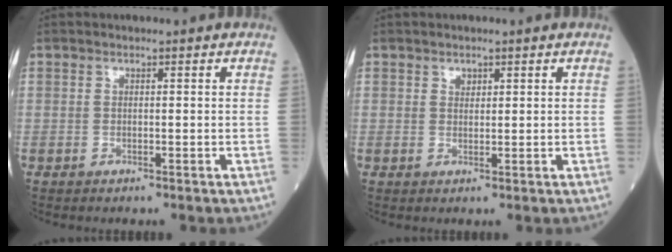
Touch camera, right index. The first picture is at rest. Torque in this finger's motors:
{"motor_torque": [0.00, 0.00, 0.00, 0.00]}